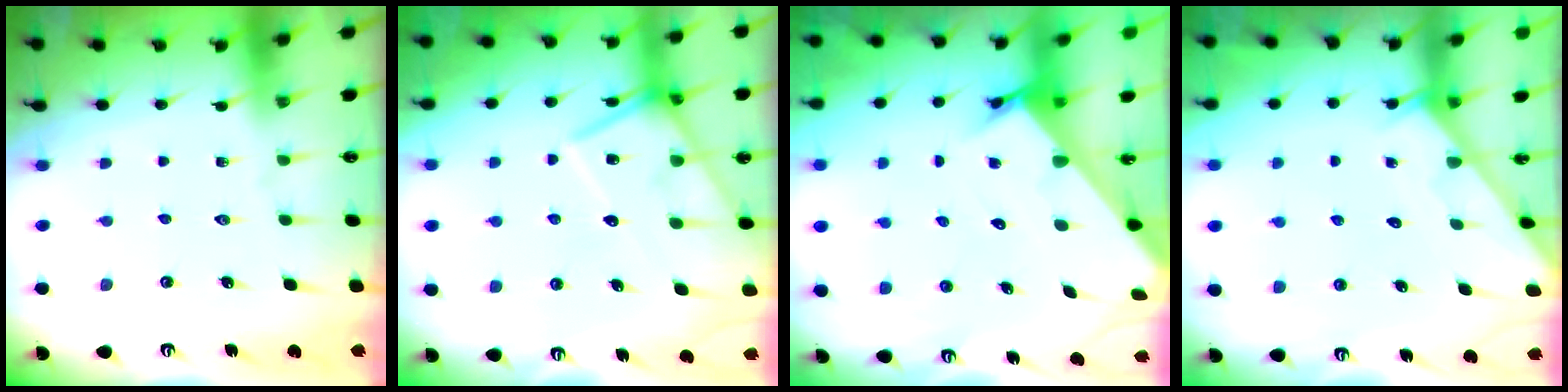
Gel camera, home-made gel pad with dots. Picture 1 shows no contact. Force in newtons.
{"total": 11.5, "press": 11.5, "slide": 1.0}
{"total": 2.8, "press": 2.8, "slide": 0.2}
{"total": 2.0, "press": 2.0, "slide": 0.1}